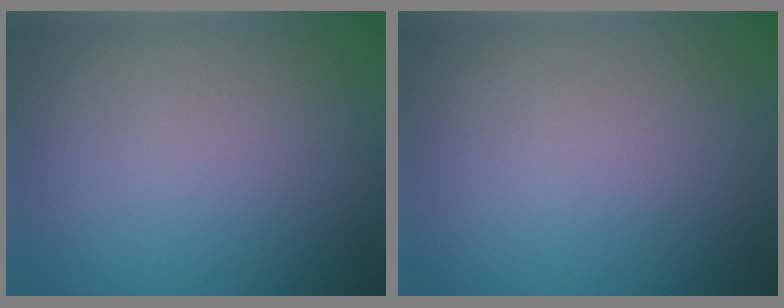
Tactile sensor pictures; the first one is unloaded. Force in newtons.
{"total": 0.0}